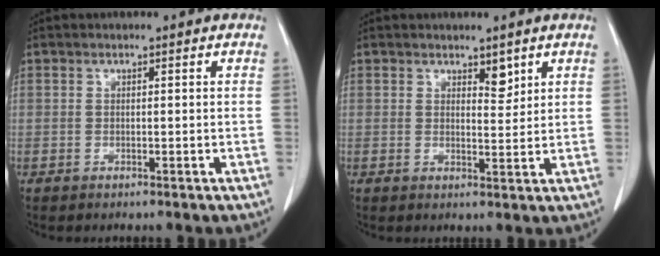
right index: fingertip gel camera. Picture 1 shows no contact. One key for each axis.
{"total": 2.4, "fx": 1.7, "fy": 1.0, "fz": 1.4, "tx": -0.018, "ty": -0.009, "tz": 0.029}